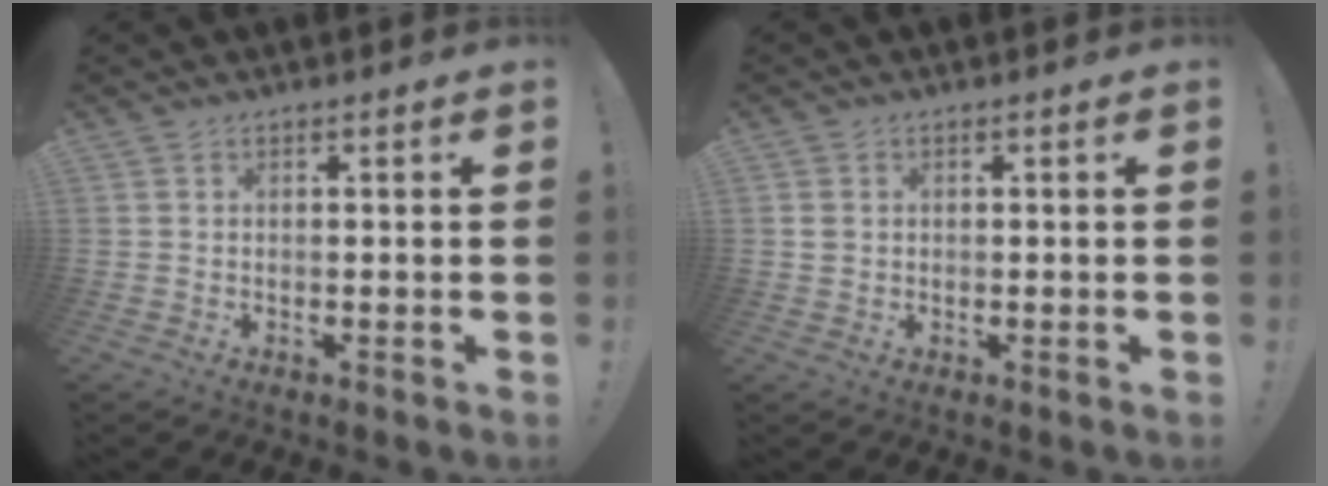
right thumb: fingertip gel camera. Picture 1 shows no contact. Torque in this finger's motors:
{"motor_torque": [-0.08, 0.11, -0.08, 0.15, 0.00]}